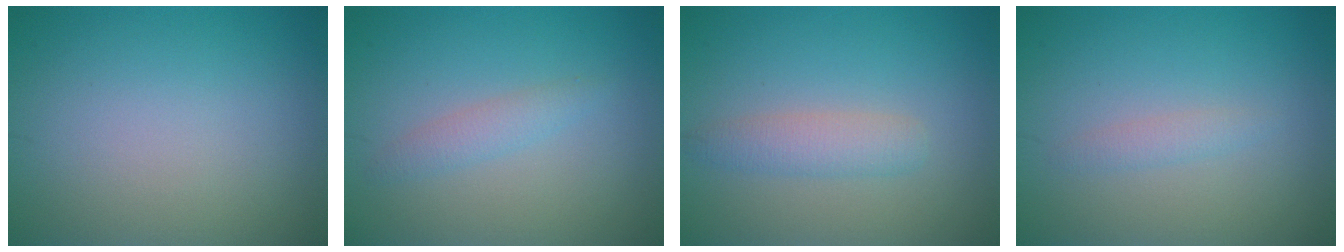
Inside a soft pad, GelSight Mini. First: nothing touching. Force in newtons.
{"total": 1.5, "press": 1.5, "slide": 0.1}
{"total": 2.3, "press": 2.3, "slide": 0.1}
{"total": 1.1, "press": 1.1, "slide": 0.1}